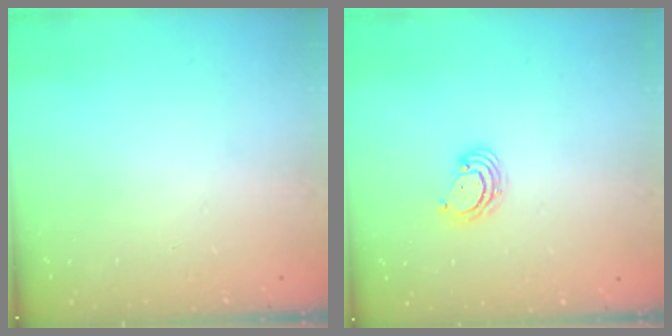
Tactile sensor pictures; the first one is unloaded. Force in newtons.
{"total": 3.9, "press": 3.9, "slide": 0.1}